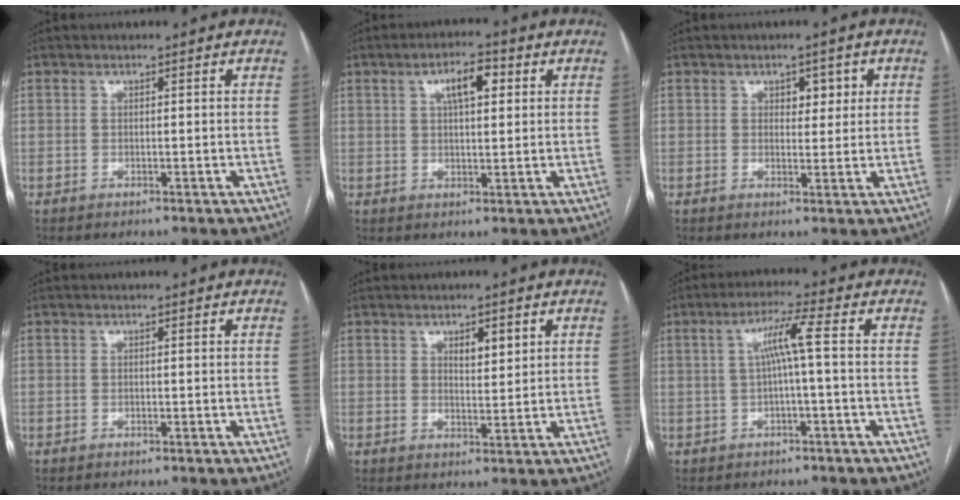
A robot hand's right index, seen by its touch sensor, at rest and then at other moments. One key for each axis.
{"total": 5.7, "fx": 2.1, "fy": 1.9, "fz": 4.9, "tx": -0.087, "ty": 0.013, "tz": 0.036}
{"total": 3.1, "fx": 1.2, "fy": 1.8, "fz": 2.2, "tx": -0.026, "ty": 0.004, "tz": 0.016}
{"total": 0.0}
{"total": 2.9, "fx": 1.1, "fy": 0.2, "fz": 2.7, "tx": -0.045, "ty": -0.001, "tz": 0.016}
{"total": 5.0, "fx": 0.3, "fy": -0.6, "fz": 5.0, "tx": -0.091, "ty": 0.016, "tz": 0.009}